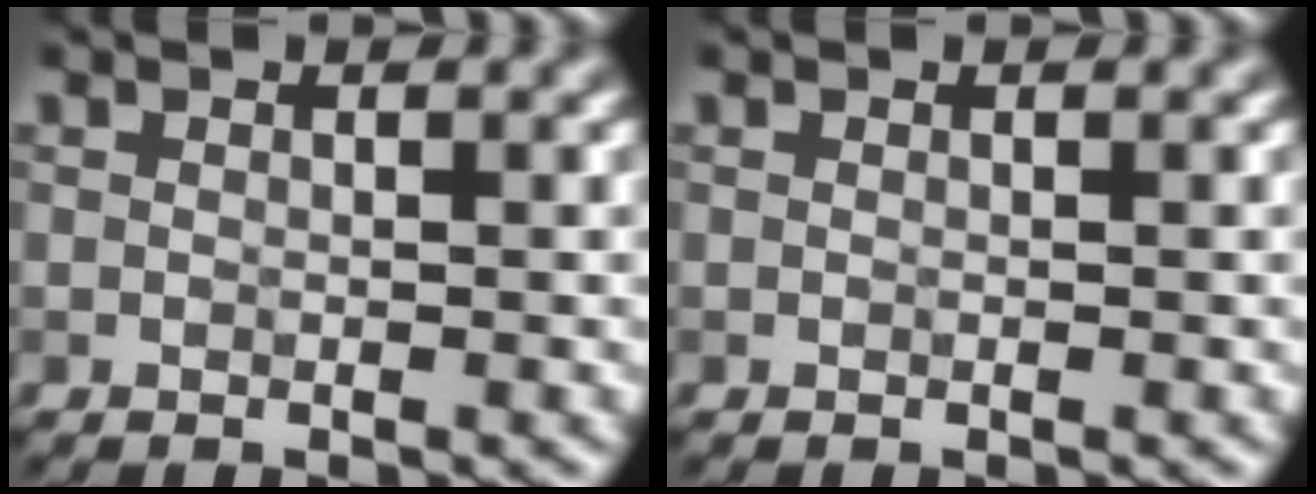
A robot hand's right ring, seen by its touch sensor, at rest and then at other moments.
{"total": 0.0}